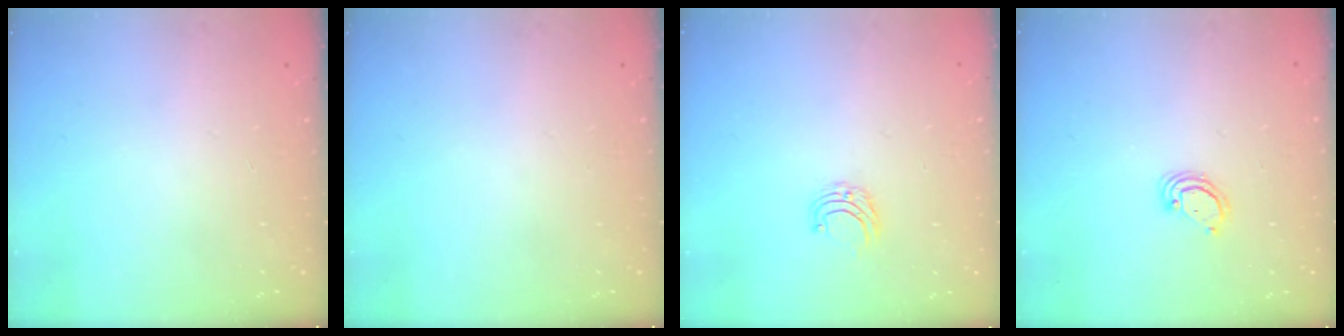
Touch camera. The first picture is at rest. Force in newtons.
{"total": 0.0}
{"total": 4.9, "press": 4.8, "slide": 0.5}
{"total": 3.6, "press": 3.6, "slide": 0.3}